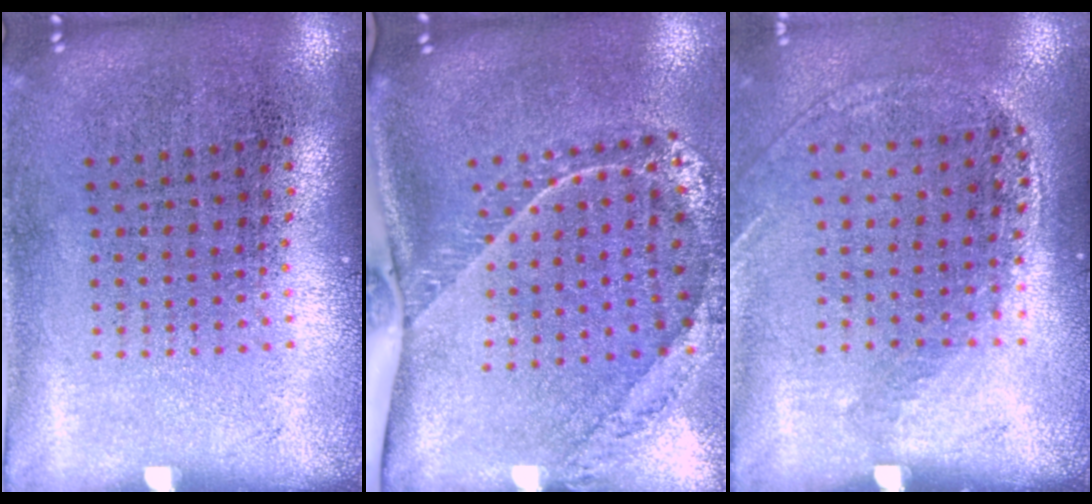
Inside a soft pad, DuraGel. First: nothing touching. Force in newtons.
{"total": 2.1, "press": 1.6, "slide": 1.3}
{"total": 1.1, "press": 0.9, "slide": 0.7}